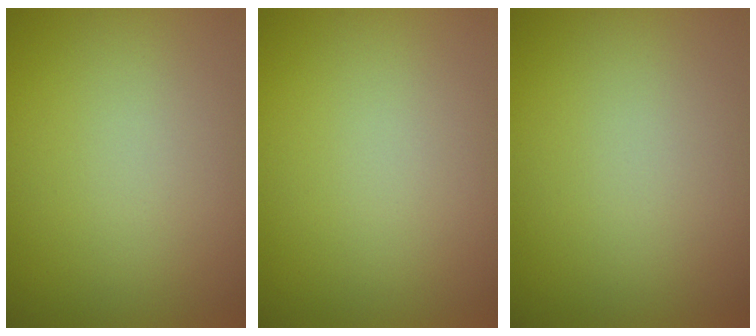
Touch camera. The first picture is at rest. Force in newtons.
{"total": 0.0}
{"total": 0.0}